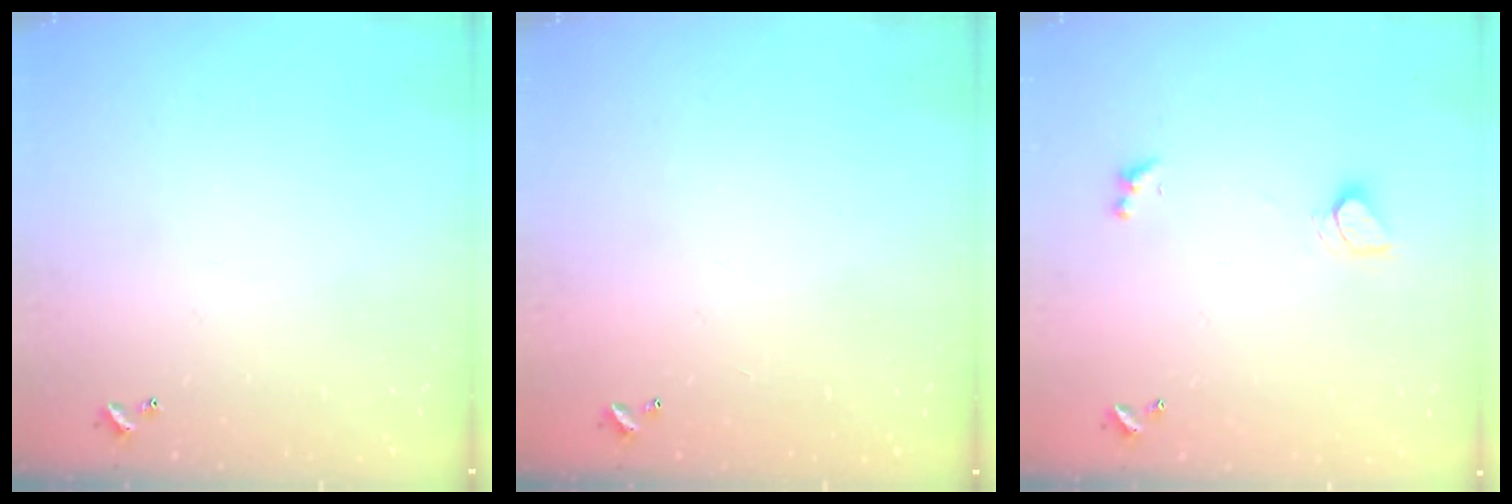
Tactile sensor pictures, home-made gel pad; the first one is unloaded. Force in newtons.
{"total": 2.8, "press": 2.8, "slide": 0.1}
{"total": 2.5, "press": 2.4, "slide": 0.6}